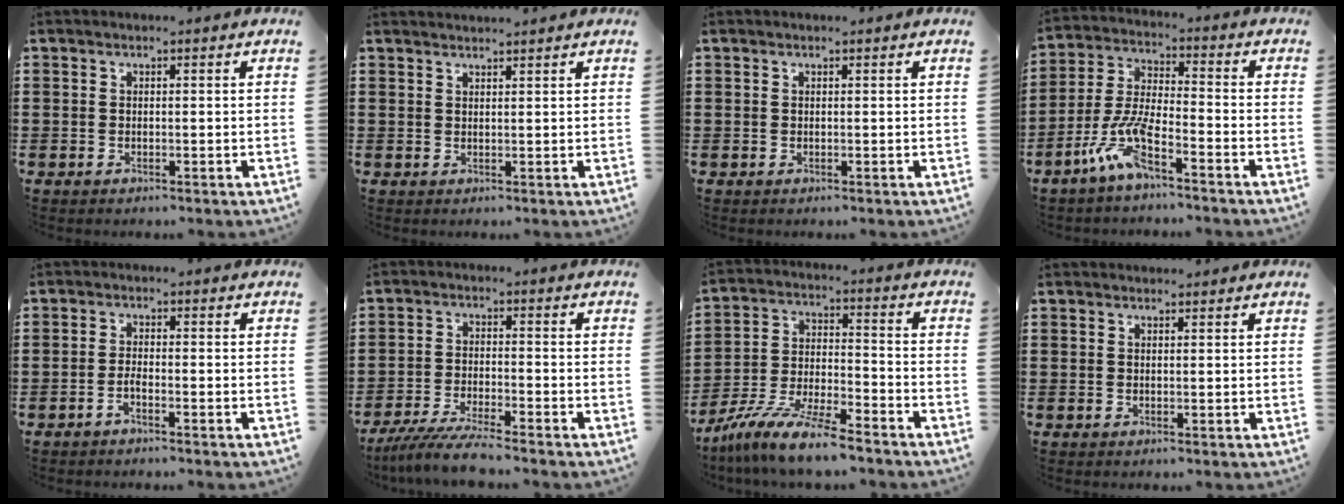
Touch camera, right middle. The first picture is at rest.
{"total": 1.3, "force": [1.3, -0.1, 0.0], "torque": [-0.003, 0.000, 0.025]}
{"total": 0.0}
{"total": 8.3, "force": [-5.7, 1.6, 5.8], "torque": [-0.142, -0.009, -0.114]}
{"total": 1.6, "force": [-1.2, 0.1, 1.1], "torque": [-0.021, -0.001, -0.022]}
{"total": 6.0, "force": [-5.5, 0.0, 2.4], "torque": [-0.059, -0.018, -0.106]}
{"total": 10.3, "force": [-9.2, 0.6, 4.7], "torque": [-0.093, 0.014, -0.181]}
{"total": 0.7, "force": [0.7, 0.2, 0.0], "torque": [0.007, -0.004, 0.012]}